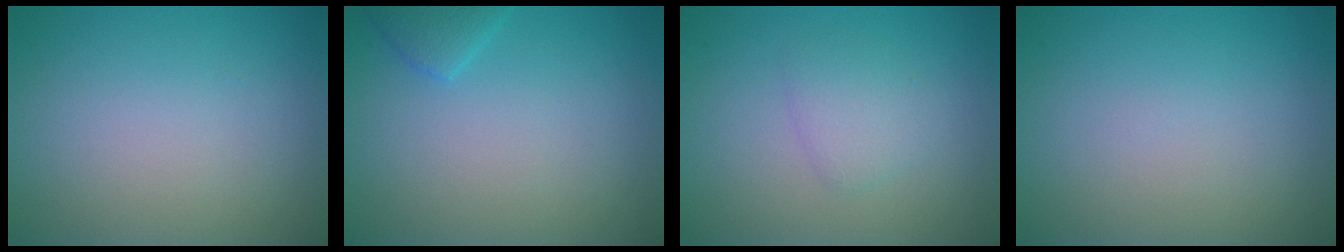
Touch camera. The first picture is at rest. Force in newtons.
{"total": 1.6, "press": 1.6, "slide": 0.2}
{"total": 1.8, "press": 1.8, "slide": 0.1}
{"total": 0.0}